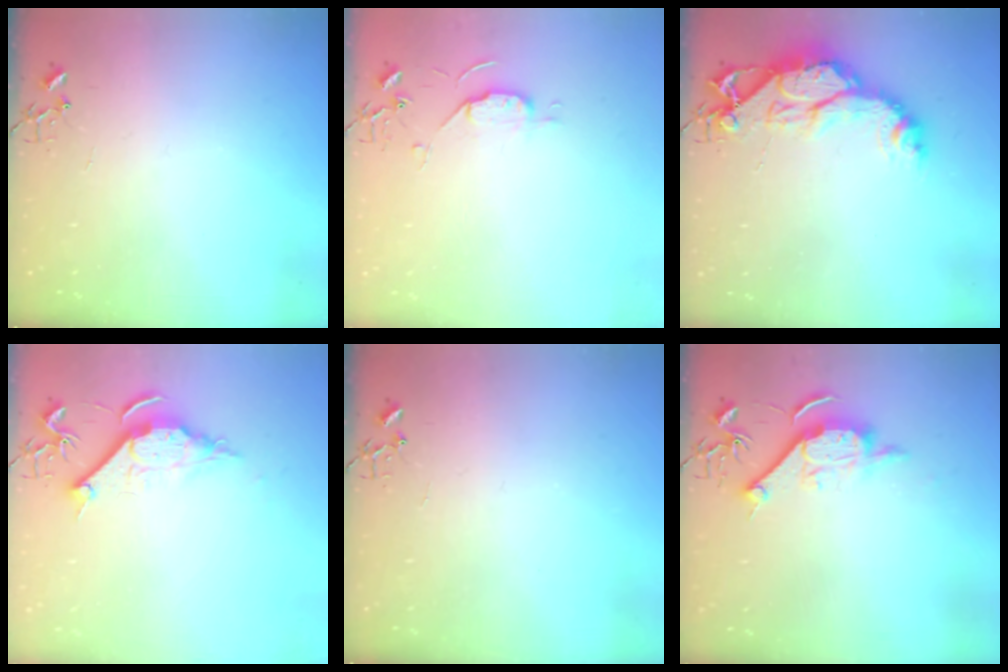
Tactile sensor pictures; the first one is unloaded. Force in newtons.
{"total": 5.3, "press": 5.2, "slide": 0.7}
{"total": 15.9, "press": 15.9, "slide": 1.7}
{"total": 9.6, "press": 9.6, "slide": 0.4}
{"total": 0.0}
{"total": 11.0, "press": 11.0, "slide": 0.4}